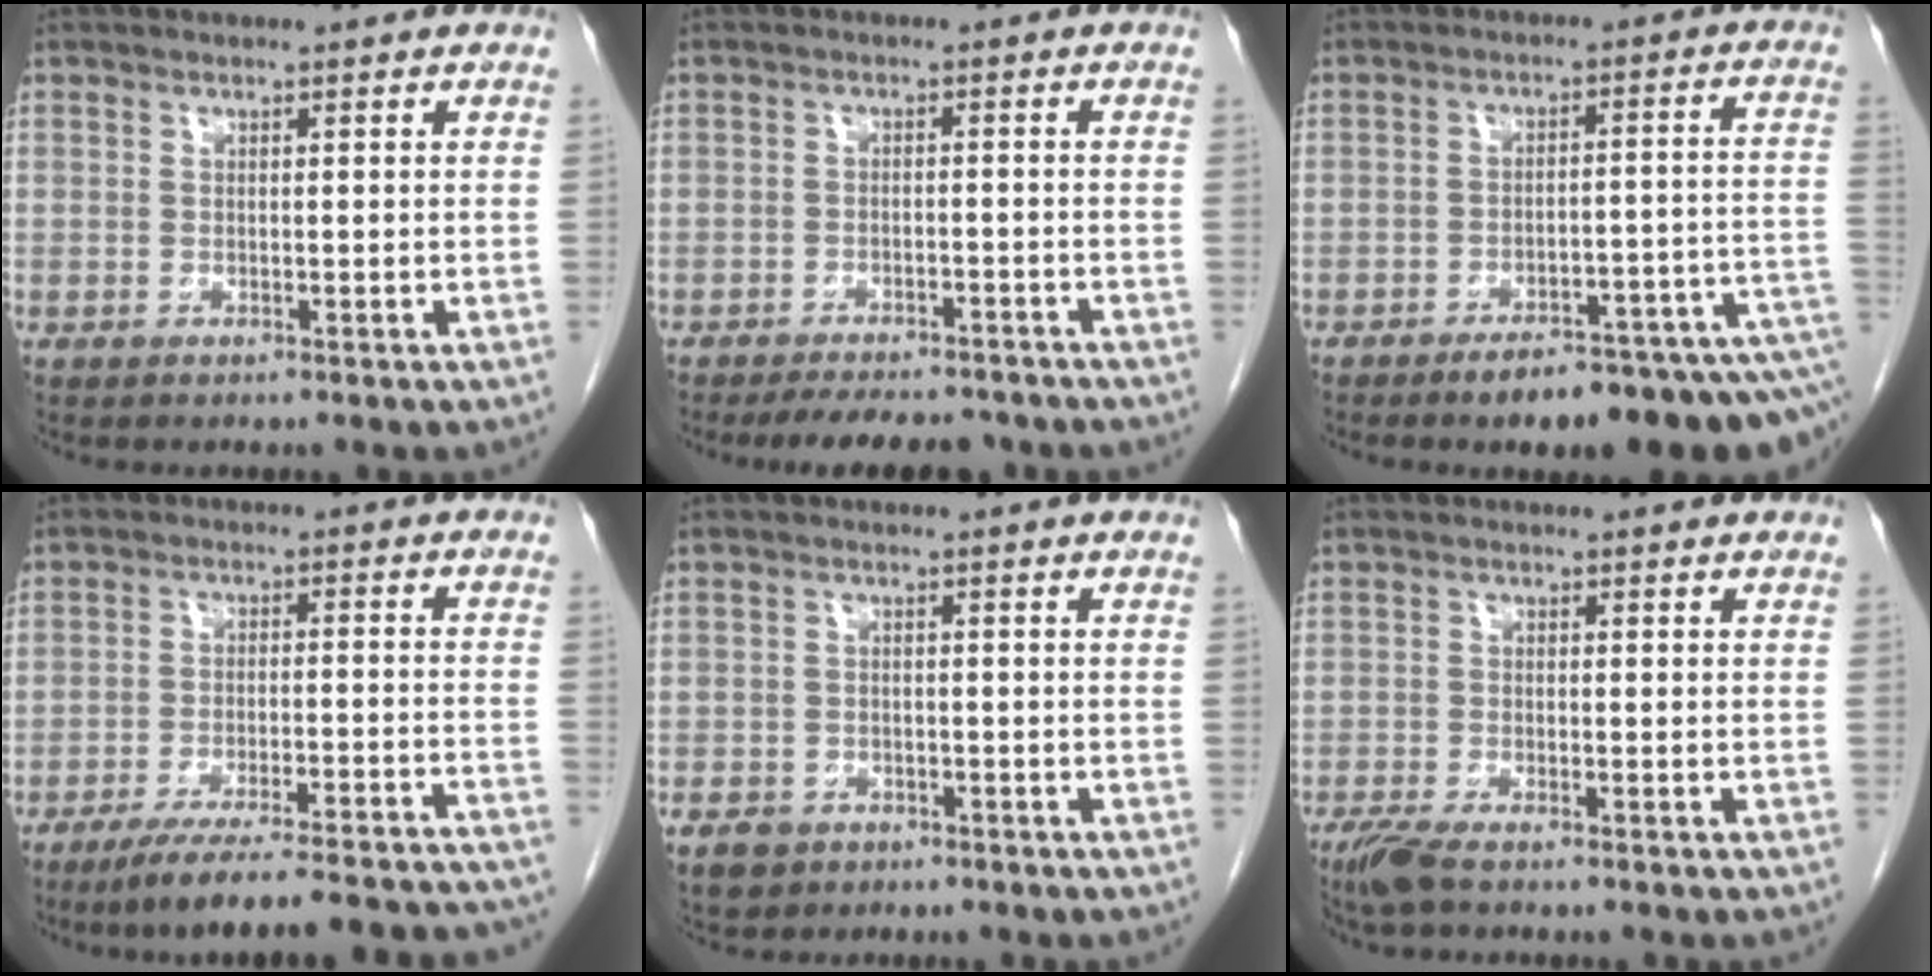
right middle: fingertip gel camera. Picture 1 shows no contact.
{"total": 9.3, "force": [-8.3, 2.6, 3.2], "torque": [-0.042, -0.002, -0.110]}
{"total": 13.9, "force": [-11.0, 2.1, 8.2], "torque": [-0.041, 0.035, -0.143]}
{"total": 23.8, "force": [-21.6, 1.4, 9.7], "torque": [-0.089, -0.019, -0.287]}
{"total": 3.3, "force": [-2.2, 2.4, 0.8], "torque": [-0.017, 0.005, -0.030]}
{"total": 3.5, "force": [-2.7, 0.5, 2.1], "torque": [-0.048, -0.010, -0.053]}